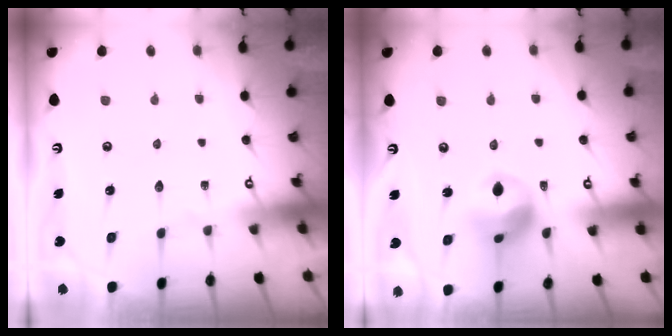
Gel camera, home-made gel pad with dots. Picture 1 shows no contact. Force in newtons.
{"total": 10.9, "press": 10.8, "slide": 1.6}